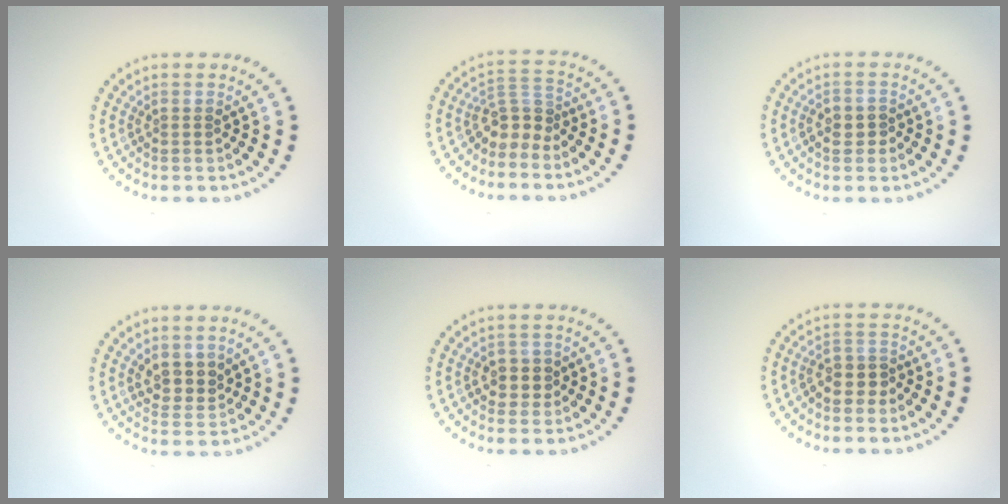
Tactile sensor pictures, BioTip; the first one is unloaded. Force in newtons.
{"total": 2.7, "press": 2.0, "slide": 1.9}
{"total": 1.4, "press": 1.4, "slide": 0.4}
{"total": 2.4, "press": 2.3, "slide": 1.0}
{"total": 2.1, "press": 1.9, "slide": 0.9}
{"total": 2.4, "press": 2.1, "slide": 1.1}